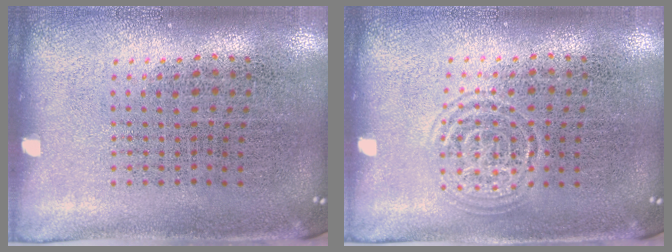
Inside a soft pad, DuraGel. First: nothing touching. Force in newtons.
{"total": 1.4, "press": 1.4, "slide": 0.1}